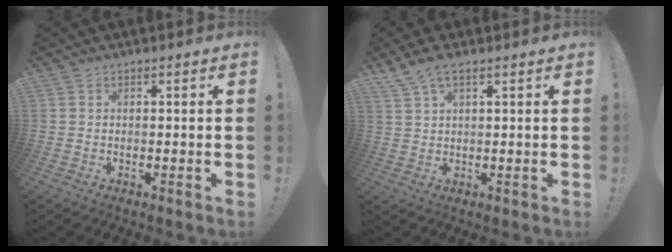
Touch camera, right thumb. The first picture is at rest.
{"total": 5.2, "force": [3.6, 1.1, 3.5], "torque": [-0.074, -0.011, 0.069]}